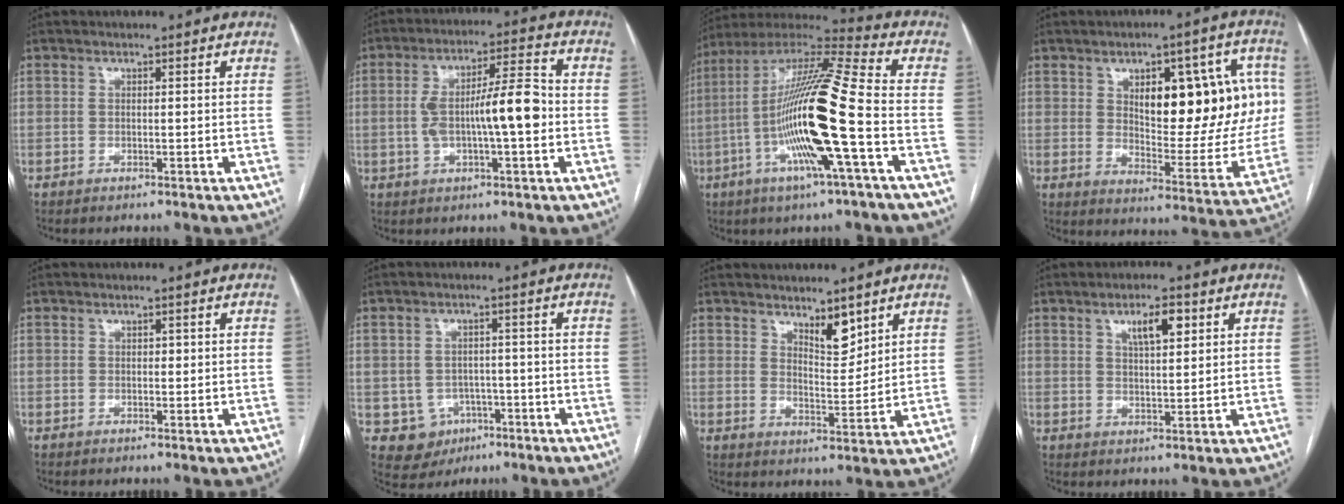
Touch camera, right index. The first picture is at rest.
{"total": 10.6, "force": [-1.0, 2.0, 10.4], "torque": [-0.184, 0.023, -0.017]}
{"total": 20.1, "force": [-4.5, 0.3, 19.6], "torque": [-0.384, -0.008, -0.095]}
{"total": 18.8, "force": [4.5, 7.3, 16.8], "torque": [-0.212, 0.015, 0.071]}
{"total": 0.5, "force": [0.1, 0.4, 0.3], "torque": [-0.002, 0.004, 0.001]}
{"total": 6.2, "force": [-2.3, 5.6, 1.2], "torque": [-0.019, 0.008, -0.022]}
{"total": 4.9, "force": [3.6, 1.6, 2.9], "torque": [-0.047, -0.013, 0.065]}
{"total": 5.2, "force": [2.6, 1.4, 4.3], "torque": [-0.074, 0.003, 0.045]}